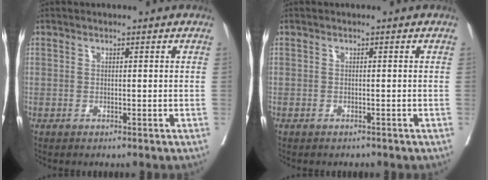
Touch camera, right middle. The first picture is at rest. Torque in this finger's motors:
{"motor_torque": [-0.10, 0.12, 0.00, -0.01]}